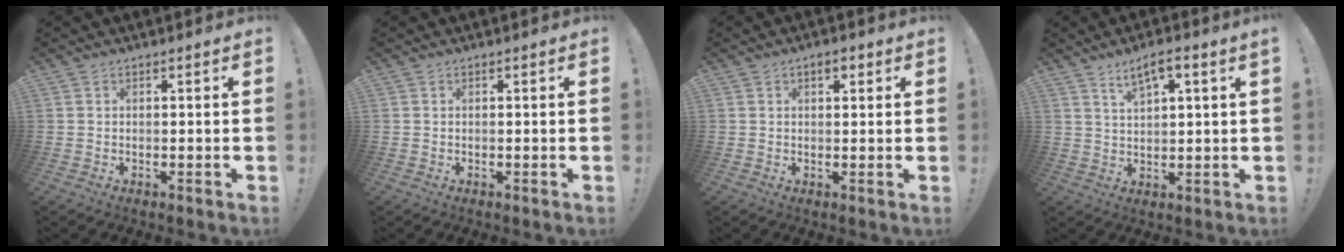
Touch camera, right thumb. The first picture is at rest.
{"total": 0.0}
{"total": 2.8, "force": [1.5, 1.3, 1.9], "torque": [-0.017, -0.004, 0.020]}
{"total": 5.4, "force": [3.4, 0.9, 4.1], "torque": [-0.068, -0.012, 0.055]}